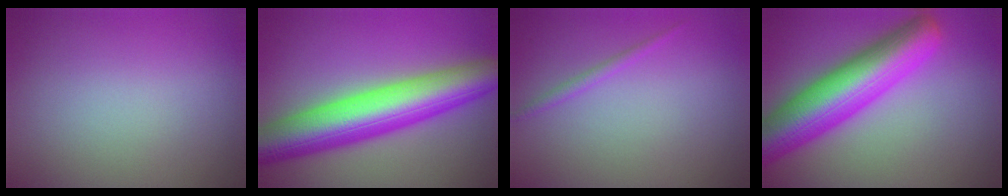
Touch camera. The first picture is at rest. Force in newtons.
{"total": 10.2, "press": 10.2, "slide": 0.3}
{"total": 0.9, "press": 0.9, "slide": 0.1}
{"total": 10.2, "press": 10.2, "slide": 0.3}